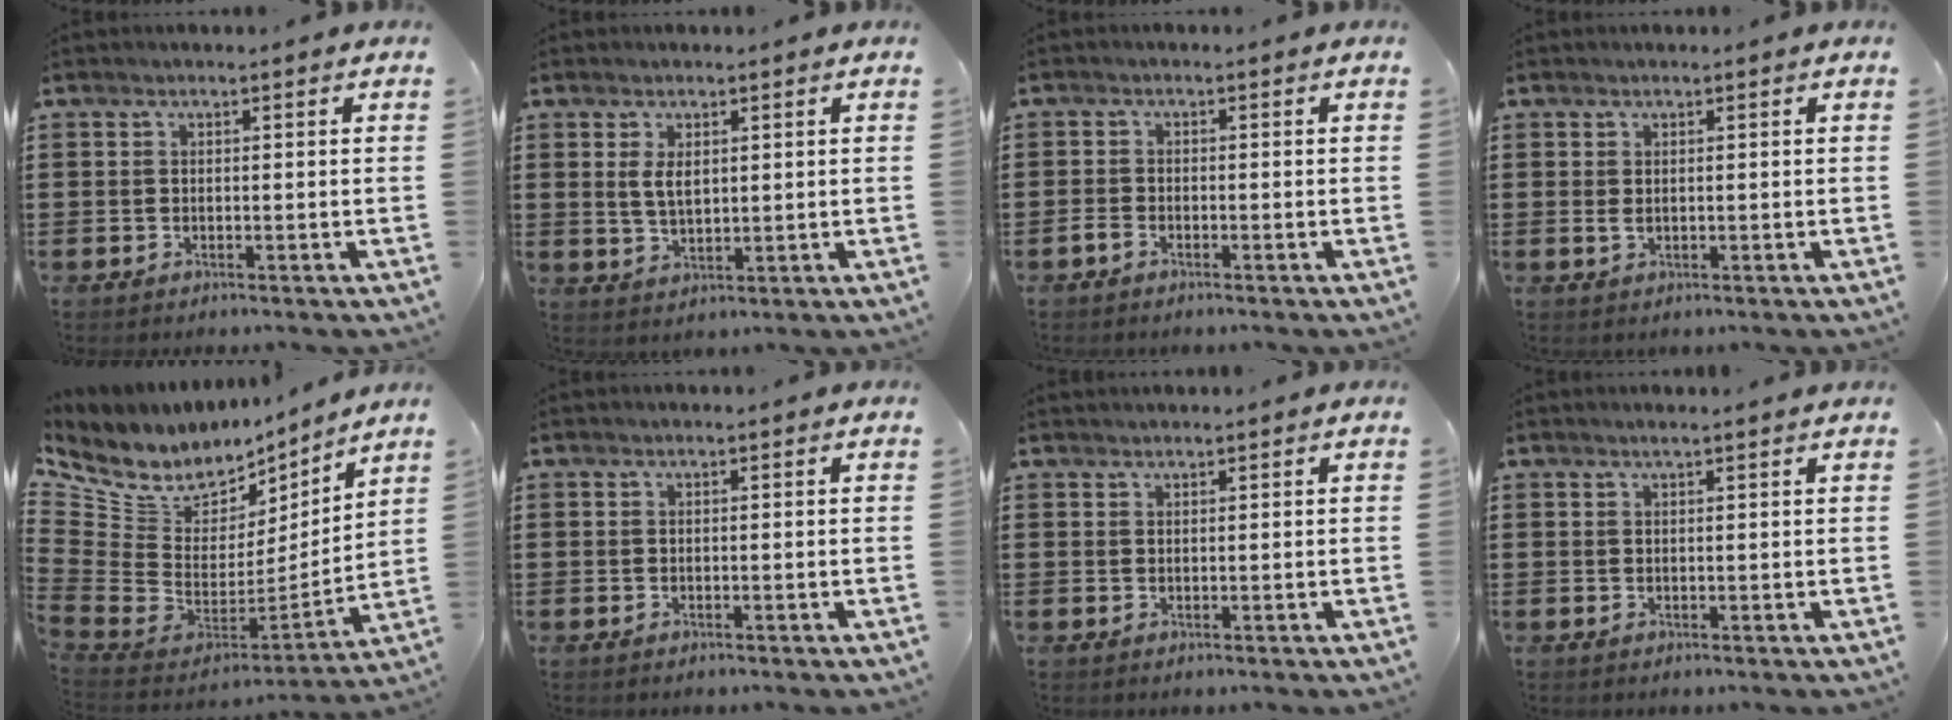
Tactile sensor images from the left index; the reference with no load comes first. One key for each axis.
{"total": 3.3, "fx": 1.1, "fy": 1.6, "fz": 2.7, "tx": -0.057, "ty": 0.005, "tz": 0.019}
{"total": 1.4, "fx": -1.2, "fy": 0.6, "fz": 0.5, "tx": -0.022, "ty": -0.001, "tz": -0.026}
{"total": 0.9, "fx": 0.1, "fy": 0.4, "fz": 0.8, "tx": -0.024, "ty": 0.000, "tz": -0.002}
{"total": 7.9, "fx": 5.2, "fy": 5.2, "fz": 2.9, "tx": -0.108, "ty": -0.053, "tz": 0.094}
{"total": 0.0}
{"total": 0.6, "fx": 0.6, "fy": 0.1, "fz": 0.1, "tx": -0.004, "ty": -0.002, "tz": 0.013}
{"total": 1.0, "fx": 0.8, "fy": -0.2, "fz": 0.5, "tx": -0.009, "ty": -0.002, "tz": 0.015}